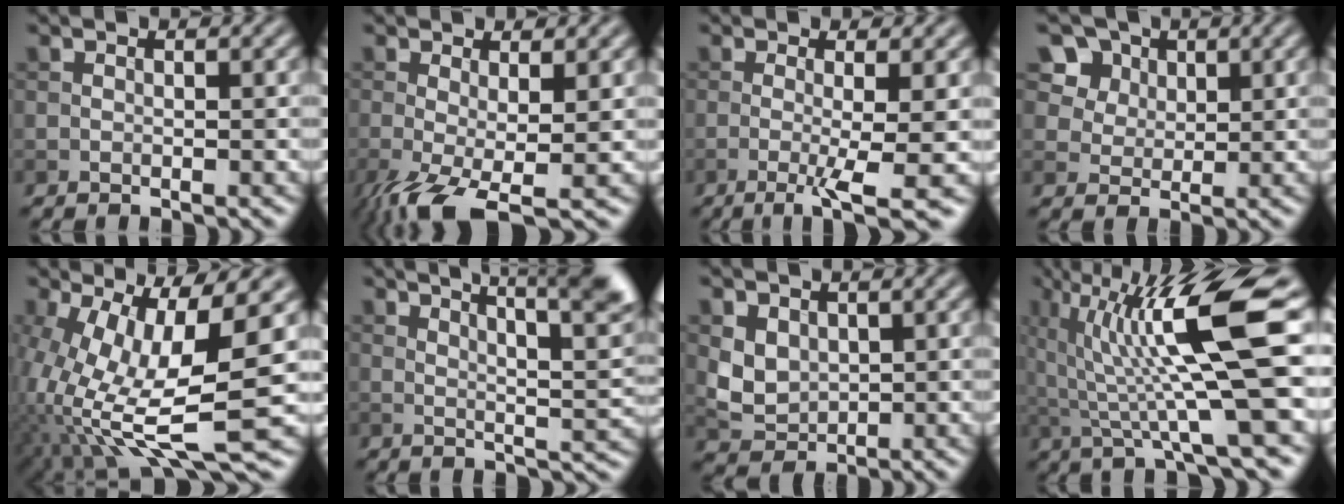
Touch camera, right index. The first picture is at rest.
{"total": 5.8, "force": [-2.5, 1.6, 4.9], "torque": [-0.104, -0.020, -0.049]}
{"total": 5.1, "force": [-1.3, 0.9, 4.9], "torque": [-0.080, -0.010, -0.022]}
{"total": 9.3, "force": [5.3, 6.6, 3.7], "torque": [-0.093, 0.007, 0.092]}
{"total": 12.5, "force": [-2.1, 4.1, 11.7], "torque": [-0.240, -0.013, -0.031]}
{"total": 9.3, "force": [5.5, 2.3, 7.1], "torque": [-0.077, 0.021, 0.059]}
{"total": 3.1, "force": [0.7, 2.5, 1.7], "torque": [-0.036, -0.007, 0.016]}
{"total": 11.3, "force": [2.7, 1.8, 10.8], "torque": [-0.173, -0.002, 0.053]}